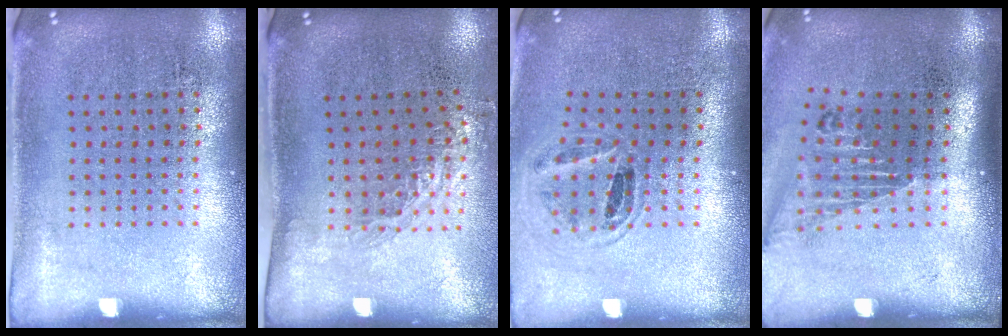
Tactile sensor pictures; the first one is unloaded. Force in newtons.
{"total": 1.1, "press": 0.8, "slide": 0.6}
{"total": 0.9, "press": 0.9, "slide": 0.3}
{"total": 1.6, "press": 1.3, "slide": 0.9}